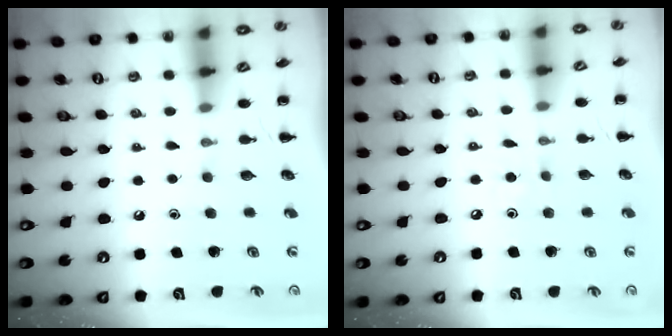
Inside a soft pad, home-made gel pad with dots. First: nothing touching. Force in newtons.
{"total": 2.5, "press": 2.3, "slide": 0.8}